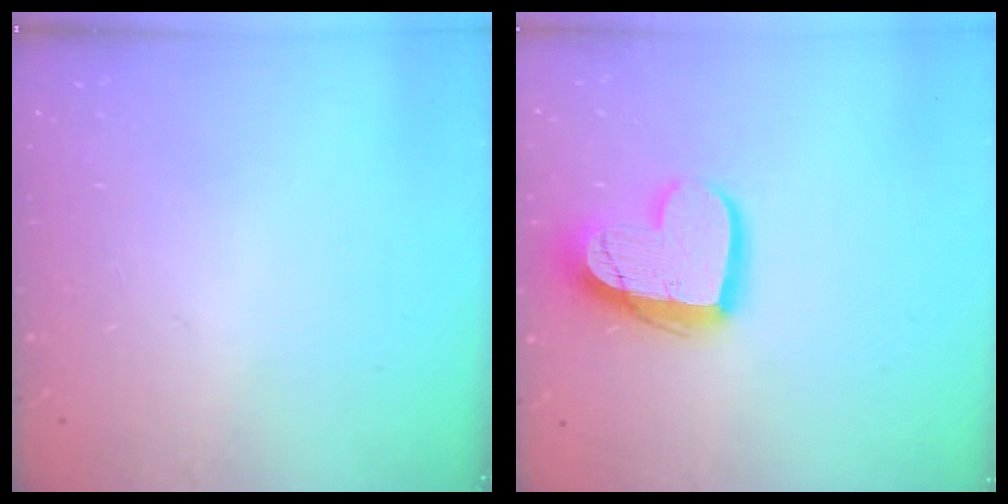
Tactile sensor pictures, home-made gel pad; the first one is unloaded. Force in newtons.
{"total": 15.9, "press": 15.9, "slide": 1.3}